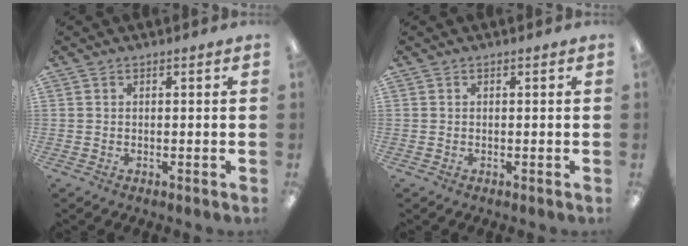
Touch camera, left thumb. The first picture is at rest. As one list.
[{"total": 0.0}]